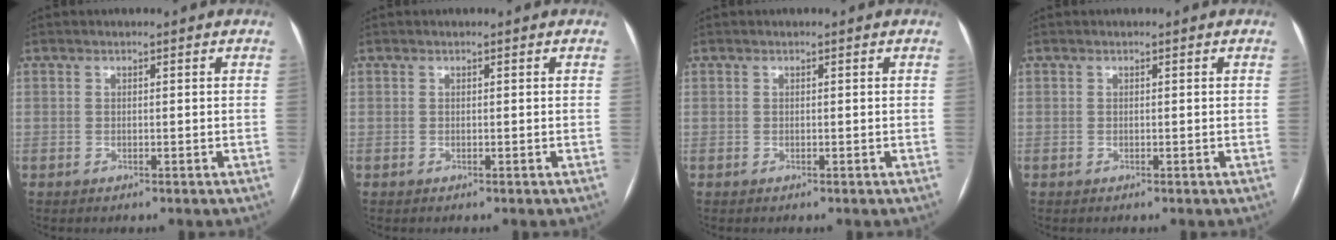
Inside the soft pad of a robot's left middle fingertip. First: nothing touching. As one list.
[{"total": 0.0}, {"total": 0.0}, {"total": 0.0}]